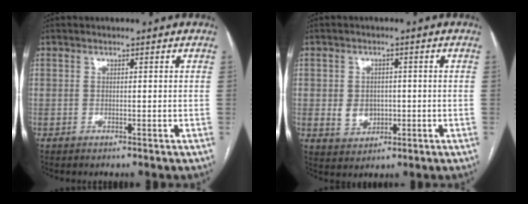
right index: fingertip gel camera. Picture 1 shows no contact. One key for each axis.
{"total": 4.7, "fx": -0.4, "fy": 3.9, "fz": 2.5, "tx": -0.038, "ty": 0.006, "tz": 0.005}